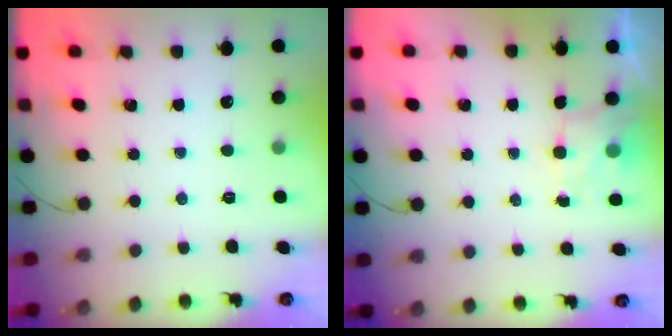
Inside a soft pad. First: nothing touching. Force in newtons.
{"total": 1.9, "press": 1.6, "slide": 1.0}